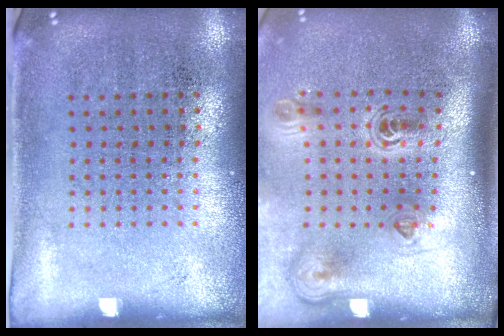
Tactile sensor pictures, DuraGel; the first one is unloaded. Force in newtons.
{"total": 2.3, "press": 1.5, "slide": 1.7}